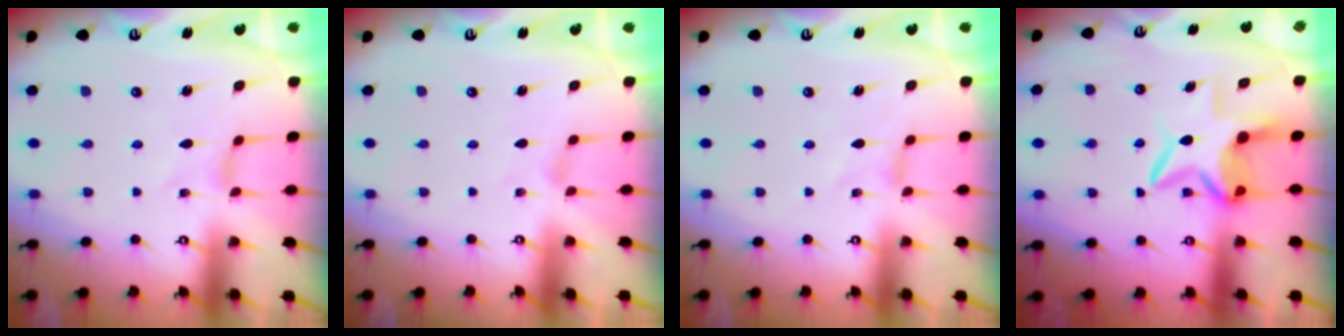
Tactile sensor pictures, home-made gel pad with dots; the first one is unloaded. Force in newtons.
{"total": 0.0}
{"total": 0.0}
{"total": 7.2, "press": 7.1, "slide": 0.8}